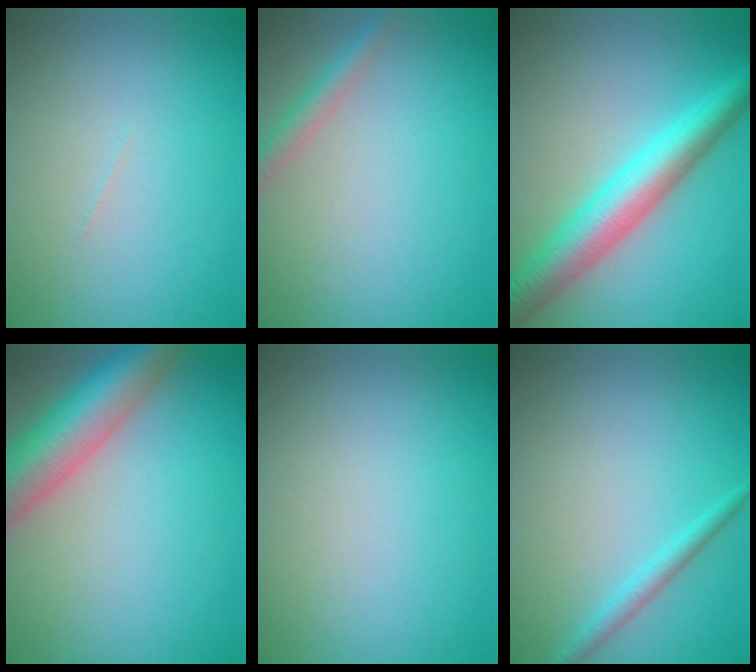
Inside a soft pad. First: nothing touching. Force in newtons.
{"total": 2.0, "press": 2.0, "slide": 0.1}
{"total": 6.6, "press": 6.6, "slide": 0.3}
{"total": 8.2, "press": 8.2, "slide": 0.3}
{"total": 0.0}
{"total": 1.5, "press": 1.5, "slide": 0.1}